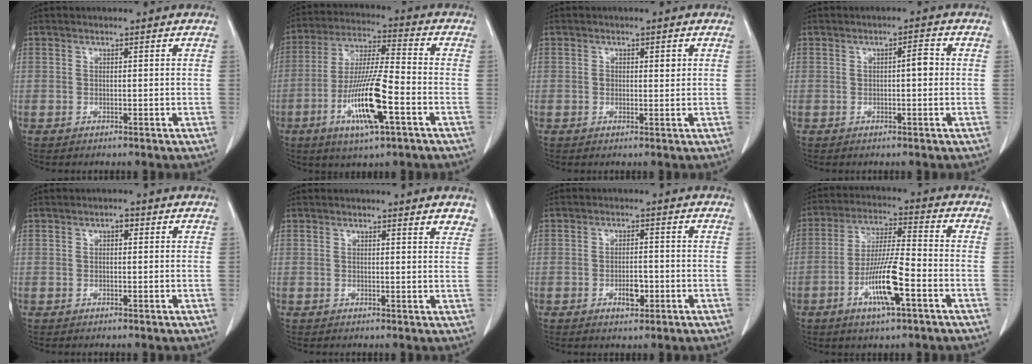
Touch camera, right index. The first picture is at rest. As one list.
[{"total": 13.8, "force": [-5.2, 1.5, 12.7], "torque": [-0.252, -0.013, -0.093]}, {"total": 1.8, "force": [0.3, 1.0, 1.5], "torque": [-0.028, 0.005, 0.008]}, {"total": 2.2, "force": [0.0, 0.6, 2.2], "torque": [-0.033, 0.006, -0.001]}, {"total": 1.1, "force": [0.3, 0.6, 0.9], "torque": [-0.012, 0.005, 0.004]}, {"total": 2.9, "force": [2.6, 0.4, 1.2], "torque": [-0.014, -0.012, 0.016]}, {"total": 3.2, "force": [-1.3, 1.4, 2.6], "torque": [-0.046, 0.003, -0.015]}, {"total": 10.8, "force": [-4.5, 1.2, 9.8], "torque": [-0.190, -0.006, -0.082]}]